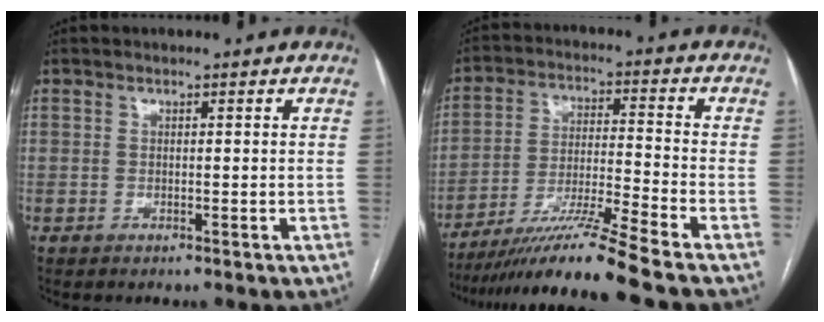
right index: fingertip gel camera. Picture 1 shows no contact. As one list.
[{"total": 13.1, "force": [-10.7, -2.6, 7.1], "torque": [-0.125, -0.022, -0.189]}]